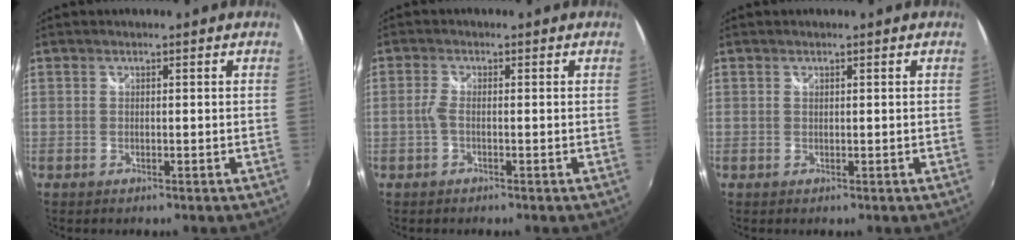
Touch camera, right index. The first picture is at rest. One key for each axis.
{"total": 1.9, "fx": -0.6, "fy": 0.4, "fz": 1.7, "tx": -0.040, "ty": 0.002, "tz": -0.015}
{"total": 0.0}